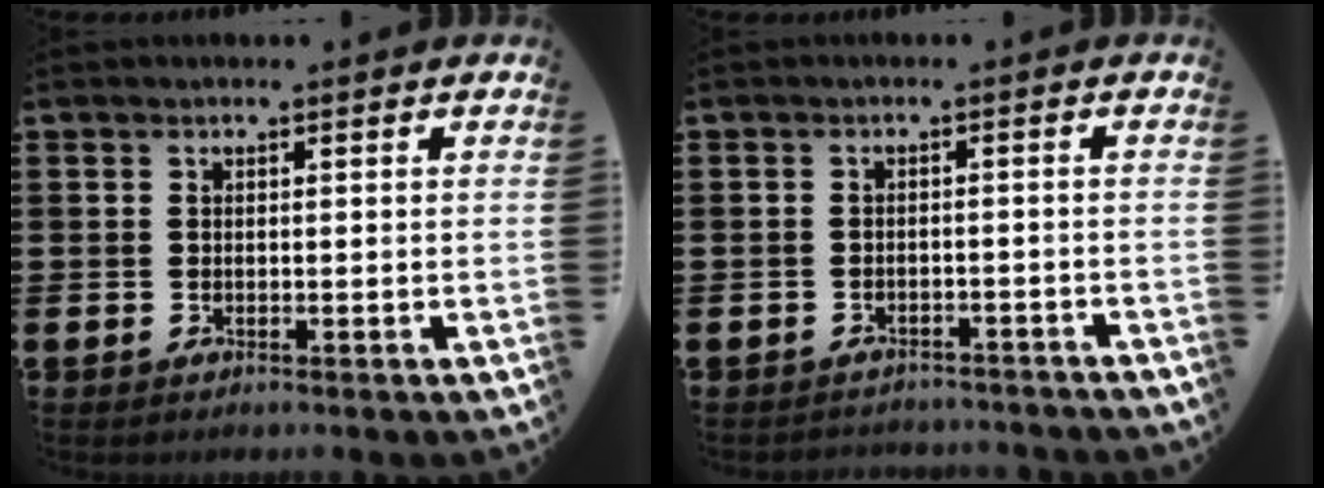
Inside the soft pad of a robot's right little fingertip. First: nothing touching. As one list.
[{"total": 1.6, "force": [-1.5, 0.0, -0.1], "torque": [-0.003, 0.004, -0.034]}]